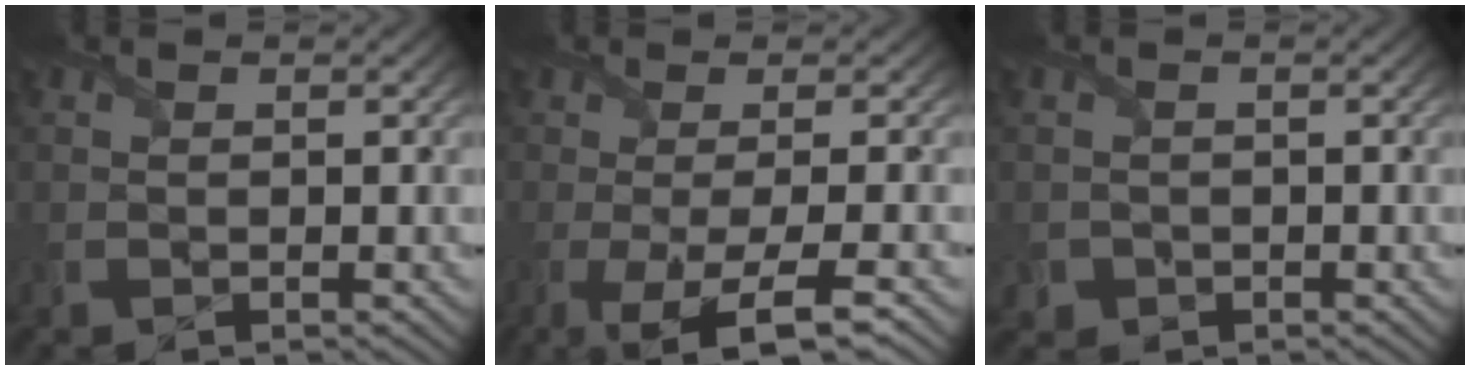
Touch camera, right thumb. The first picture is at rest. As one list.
[{"total": 7.4, "force": [-3.1, 1.6, 6.5], "torque": [-0.096, -0.003, -0.055]}, {"total": 1.5, "force": [-0.4, 1.4, -0.2], "torque": [0.002, 0.000, -0.007]}]